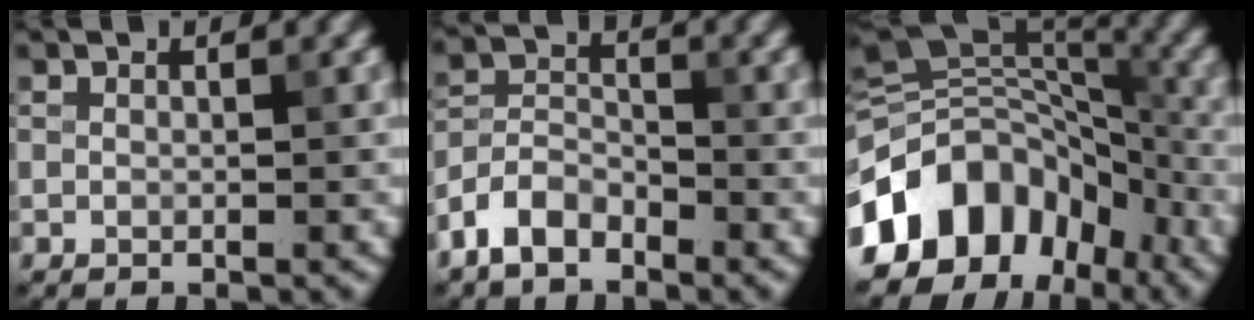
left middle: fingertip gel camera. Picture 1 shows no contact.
{"total": 4.1, "force": [-2.8, 2.2, 2.0], "torque": [-0.036, 0.006, -0.064]}
{"total": 14.0, "force": [-6.5, 9.4, 8.0], "torque": [-0.154, 0.017, -0.123]}